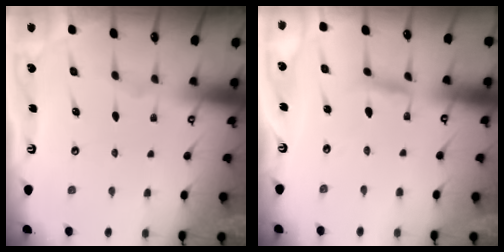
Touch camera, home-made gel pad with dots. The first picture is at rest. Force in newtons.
{"total": 3.4, "press": 3.4, "slide": 0.3}